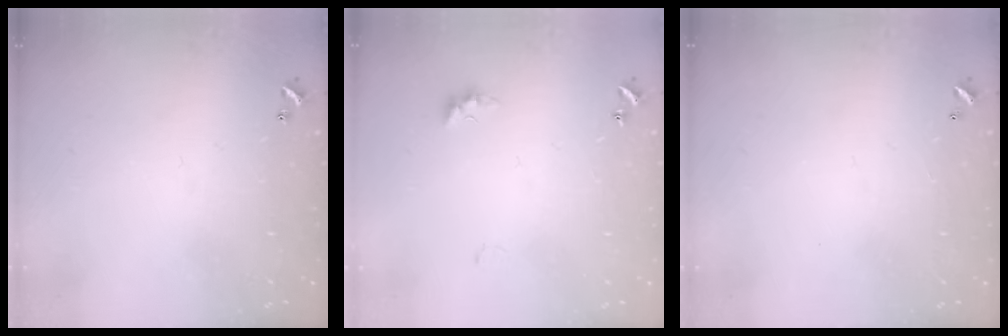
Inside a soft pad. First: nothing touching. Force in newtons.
{"total": 4.9, "press": 4.8, "slide": 0.7}
{"total": 2.8, "press": 2.8, "slide": 0.1}